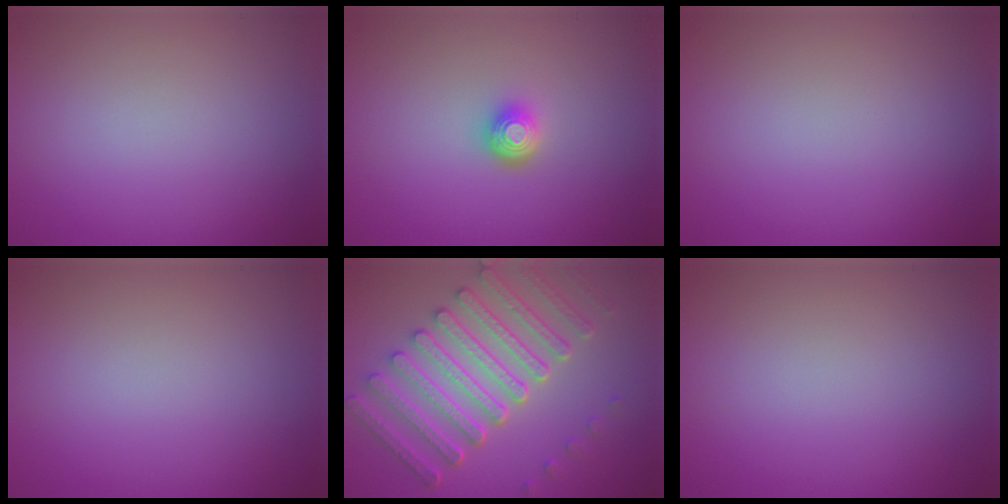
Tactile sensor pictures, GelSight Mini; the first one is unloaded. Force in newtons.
{"total": 1.9, "press": 1.4, "slide": 1.2}
{"total": 0.0}
{"total": 0.0}
{"total": 7.9, "press": 6.2, "slide": 5.0}
{"total": 0.0}